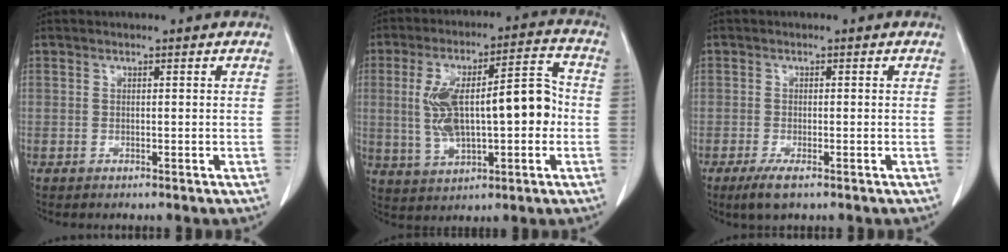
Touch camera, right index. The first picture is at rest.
{"total": 15.5, "force": [-0.3, 5.2, 14.6], "torque": [-0.260, 0.039, 0.008]}
{"total": 3.2, "force": [-2.0, 0.7, 2.4], "torque": [-0.050, -0.006, -0.034]}